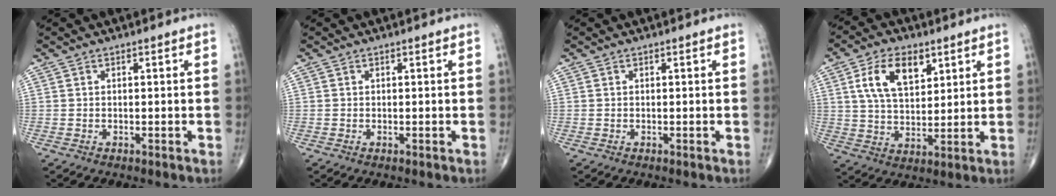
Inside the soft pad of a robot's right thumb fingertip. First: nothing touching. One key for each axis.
{"total": 0.0}
{"total": 0.0}
{"total": 10.9, "fx": 4.6, "fy": 6.1, "fz": 7.7, "tx": -0.124, "ty": -0.015, "tz": 0.088}